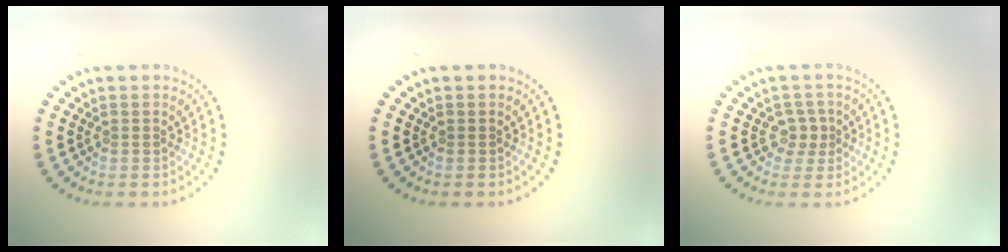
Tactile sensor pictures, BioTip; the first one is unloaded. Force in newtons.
{"total": 0.0}
{"total": 1.7, "press": 1.4, "slide": 1.1}